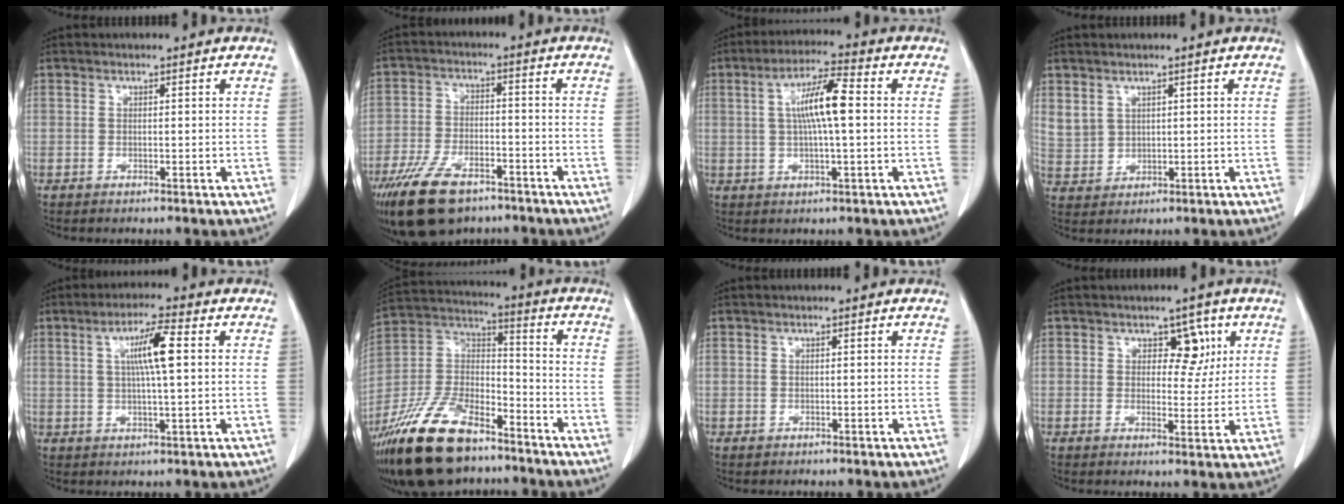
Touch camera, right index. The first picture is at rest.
{"total": 11.7, "force": [-8.0, 5.3, 6.7], "torque": [-0.129, -0.011, -0.138]}
{"total": 8.2, "force": [1.0, 1.0, 8.1], "torque": [-0.152, 0.011, 0.013]}
{"total": 4.5, "force": [2.5, 3.5, 1.2], "torque": [-0.032, 0.004, 0.065]}
{"total": 6.7, "force": [1.4, 0.3, 6.6], "torque": [-0.117, 0.006, 0.024]}
{"total": 20.1, "force": [-14.5, 8.0, 11.4], "torque": [-0.259, 0.001, -0.268]}
{"total": 0.6, "force": [-0.2, 0.5, -0.1], "torque": [0.001, 0.005, -0.003]}
{"total": 4.6, "force": [1.8, 2.9, 3.1], "torque": [-0.030, 0.005, 0.027]}